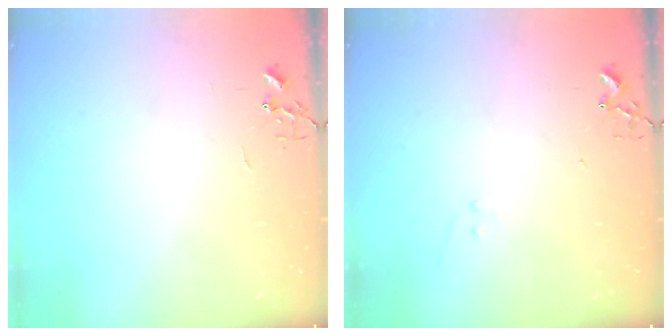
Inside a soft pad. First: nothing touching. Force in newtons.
{"total": 6.1, "press": 6.1, "slide": 0.5}